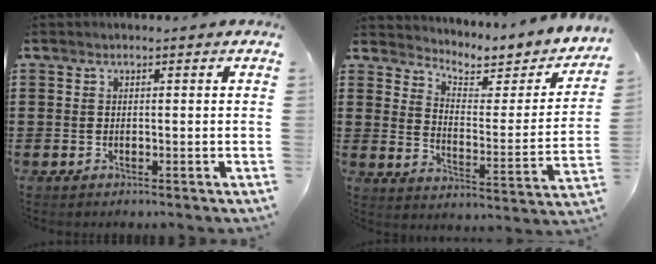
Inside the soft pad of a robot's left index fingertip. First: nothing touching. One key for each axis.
{"total": 3.5, "fx": 3.2, "fy": 1.0, "fz": 1.0, "tx": -0.043, "ty": -0.030, "tz": 0.048}